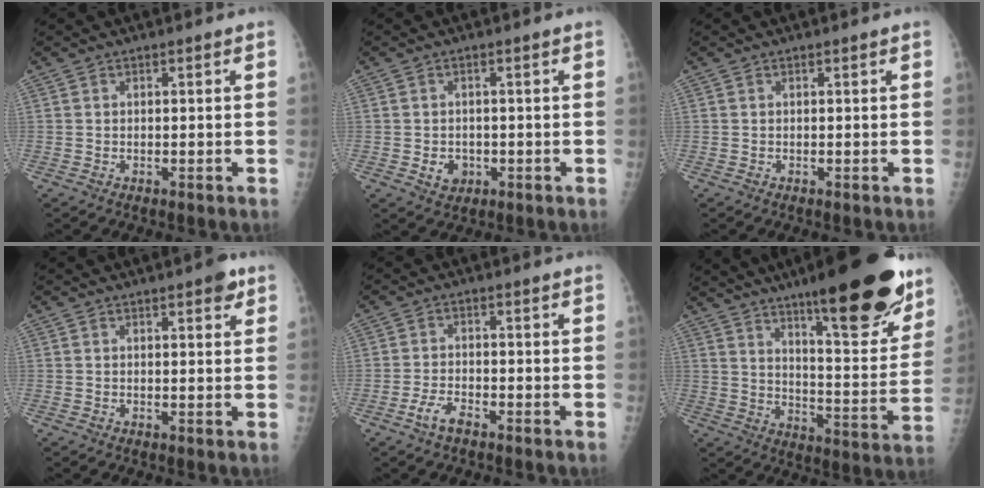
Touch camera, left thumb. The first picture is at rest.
{"total": 3.1, "force": [-0.7, 2.7, 1.5], "torque": [-0.012, 0.002, -0.001]}
{"total": 0.0}
{"total": 3.1, "force": [1.8, 1.0, 2.3], "torque": [-0.021, -0.005, 0.019]}
{"total": 3.3, "force": [-2.2, 1.2, 2.1], "torque": [-0.050, 0.013, -0.043]}
{"total": 24.5, "force": [15.7, 5.4, 18.0], "torque": [-0.227, -0.077, 0.239]}